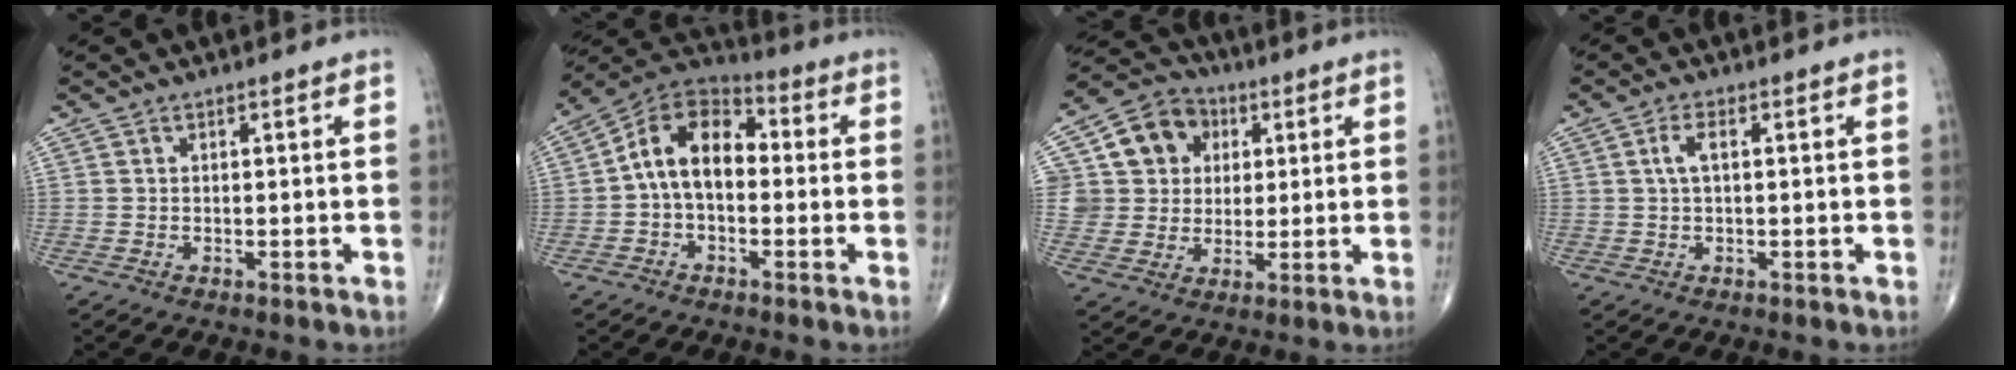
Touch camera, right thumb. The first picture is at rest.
{"total": 12.5, "force": [-0.2, 8.1, 9.4], "torque": [-0.140, 0.039, -0.020]}
{"total": 12.7, "force": [3.7, 11.2, 4.6], "torque": [-0.047, 0.009, 0.062]}
{"total": 3.0, "force": [0.6, 1.2, 2.7], "torque": [-0.061, 0.009, 0.012]}